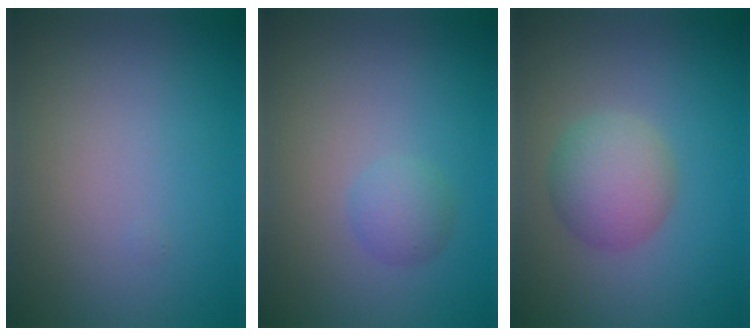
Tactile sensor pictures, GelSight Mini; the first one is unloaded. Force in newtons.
{"total": 1.5, "press": 1.5, "slide": 0.0}
{"total": 3.9, "press": 3.9, "slide": 0.1}